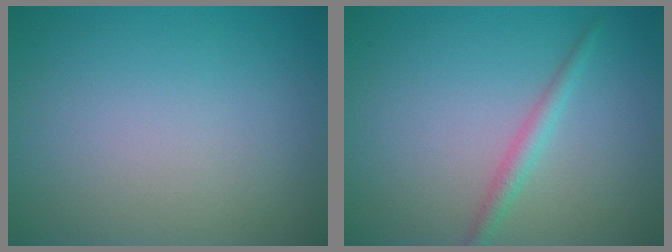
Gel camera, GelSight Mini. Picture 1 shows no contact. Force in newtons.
{"total": 1.6, "press": 1.6, "slide": 0.0}